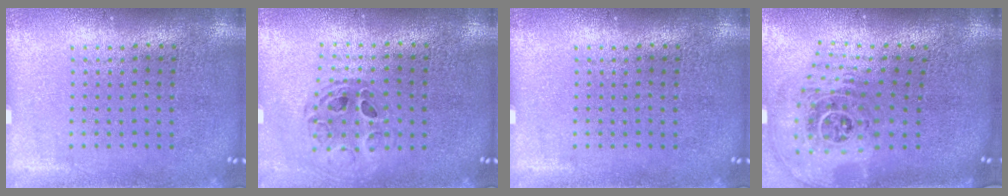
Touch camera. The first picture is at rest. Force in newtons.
{"total": 0.8, "press": 0.8, "slide": 0.1}
{"total": 0.0}
{"total": 2.7, "press": 1.9, "slide": 1.9}